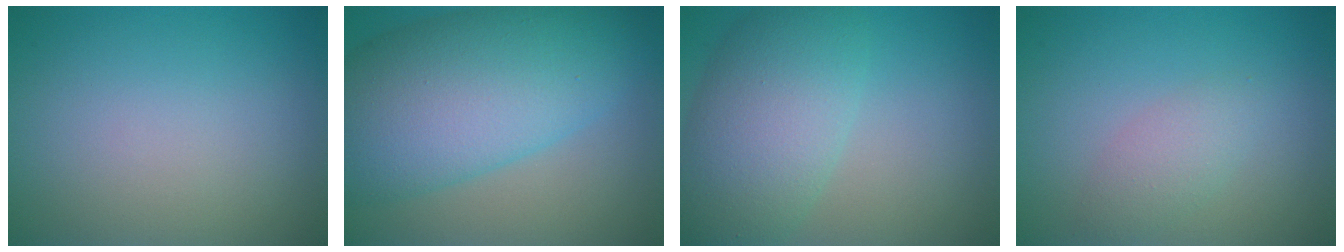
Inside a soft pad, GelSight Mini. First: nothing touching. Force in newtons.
{"total": 12.2, "press": 12.2, "slide": 0.3}
{"total": 7.6, "press": 7.6, "slide": 0.3}
{"total": 2.0, "press": 2.0, "slide": 0.1}